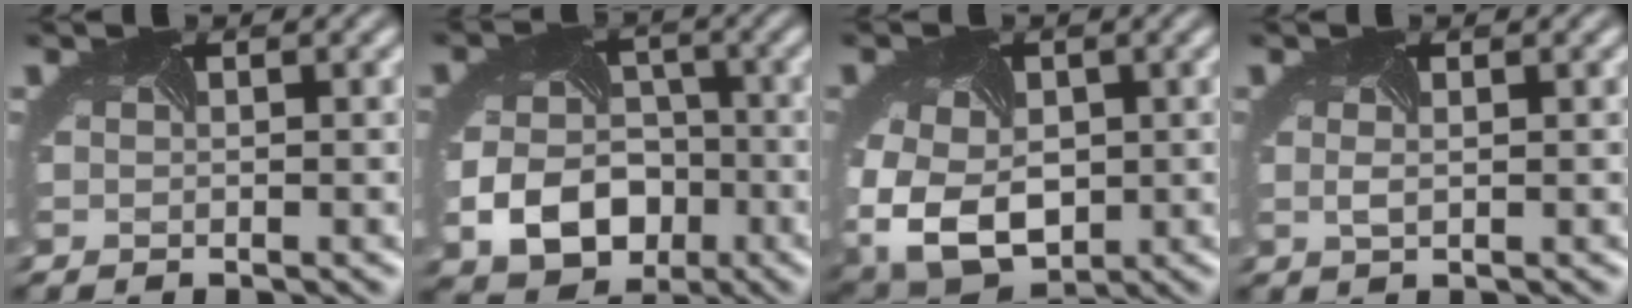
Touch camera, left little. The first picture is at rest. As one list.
[{"total": 7.1, "force": [-2.6, 5.3, 4.0], "torque": [-0.078, -0.022, -0.039]}, {"total": 9.3, "force": [-1.8, 6.8, 6.0], "torque": [-0.144, -0.043, -0.002]}, {"total": 1.0, "force": [0.3, 0.5, 0.8], "torque": [-0.016, -0.003, 0.001]}]